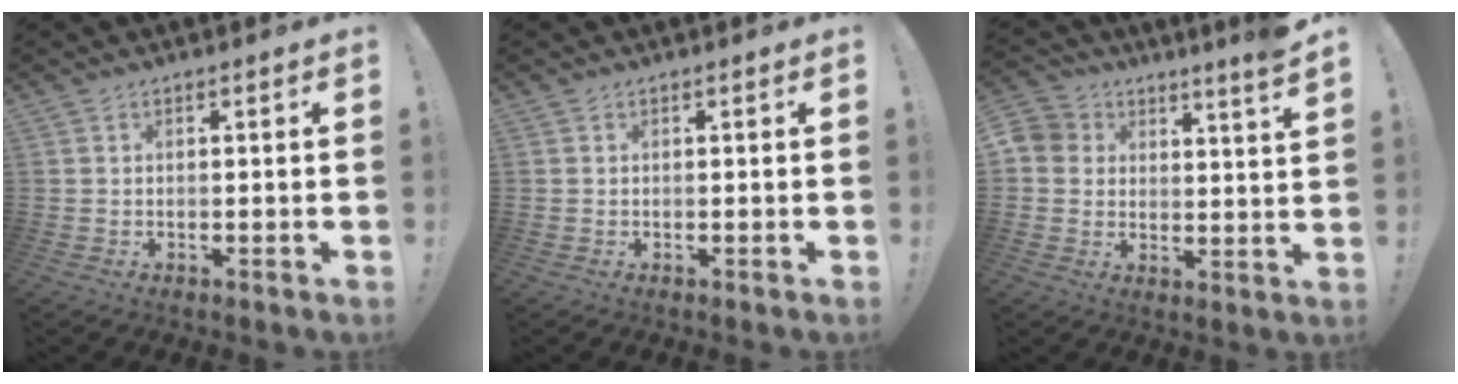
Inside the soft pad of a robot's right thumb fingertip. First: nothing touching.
{"total": 0.0}
{"total": 6.6, "force": [5.0, 3.2, 3.0], "torque": [-0.062, -0.031, 0.094]}